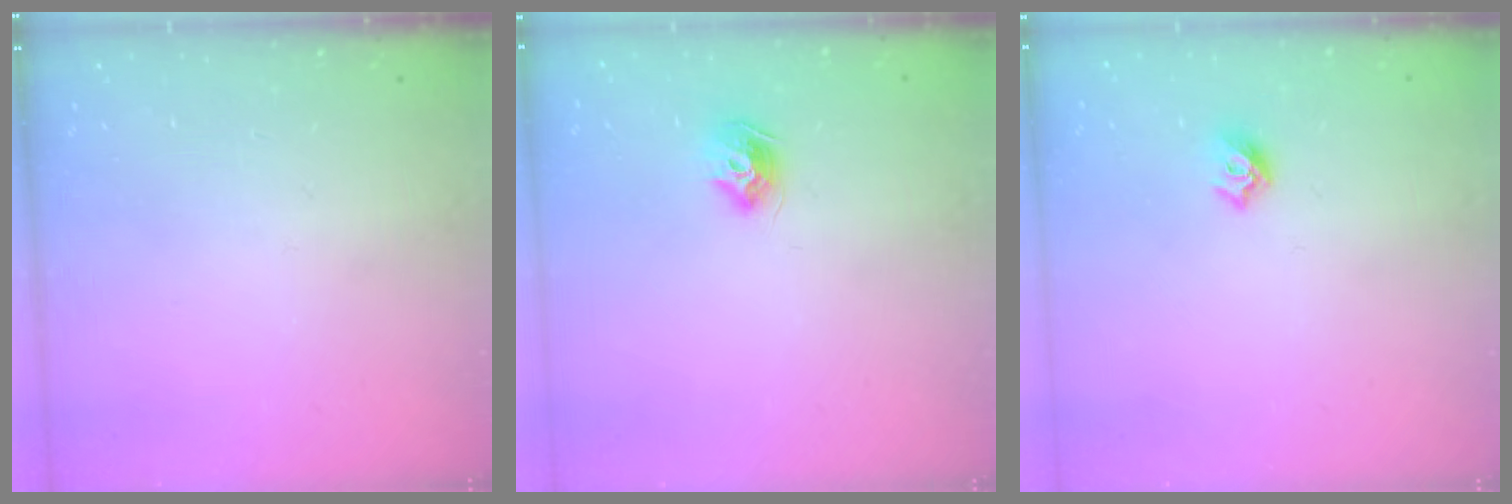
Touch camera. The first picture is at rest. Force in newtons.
{"total": 8.7, "press": 8.7, "slide": 0.4}
{"total": 5.4, "press": 5.3, "slide": 1.0}